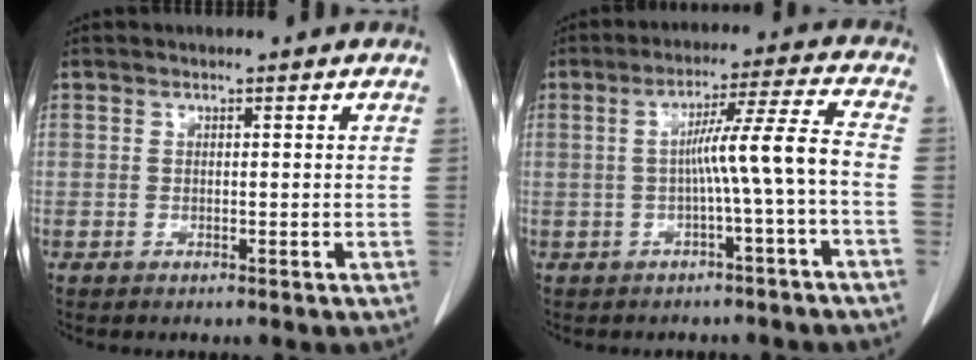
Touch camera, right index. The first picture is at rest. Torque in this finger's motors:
{"motor_torque": [0.98, -0.31, 0.57, 0.13]}